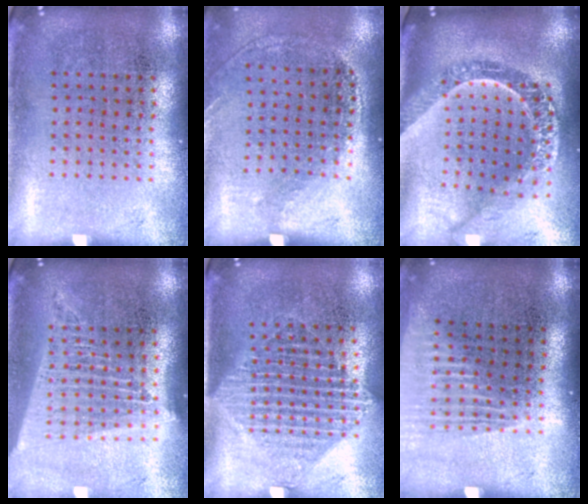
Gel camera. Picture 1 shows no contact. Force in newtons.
{"total": 1.2, "press": 0.9, "slide": 0.8}
{"total": 2.9, "press": 2.2, "slide": 1.8}
{"total": 1.7, "press": 1.6, "slide": 0.8}
{"total": 1.5, "press": 1.2, "slide": 0.9}
{"total": 1.2, "press": 1.1, "slide": 0.4}